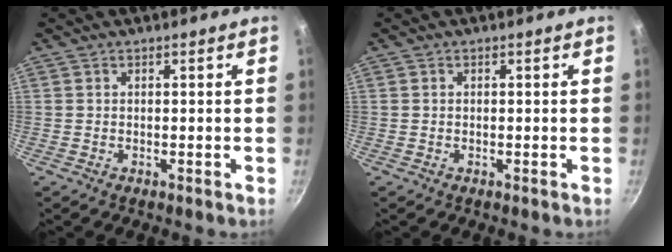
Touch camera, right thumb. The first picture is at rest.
{"total": 0.0}